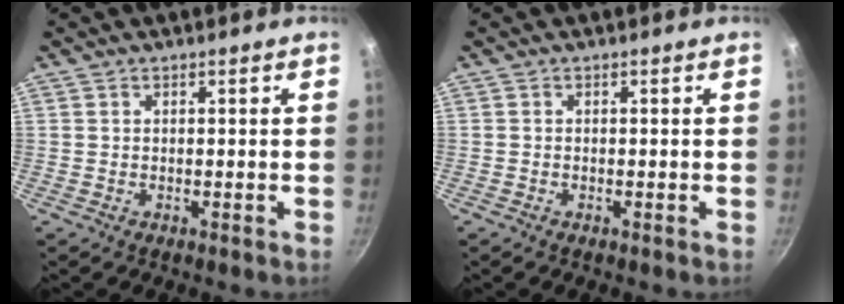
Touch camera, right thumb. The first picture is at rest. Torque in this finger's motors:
{"motor_torque": [-0.17, -0.07, 0.06, 0.43, -0.02]}